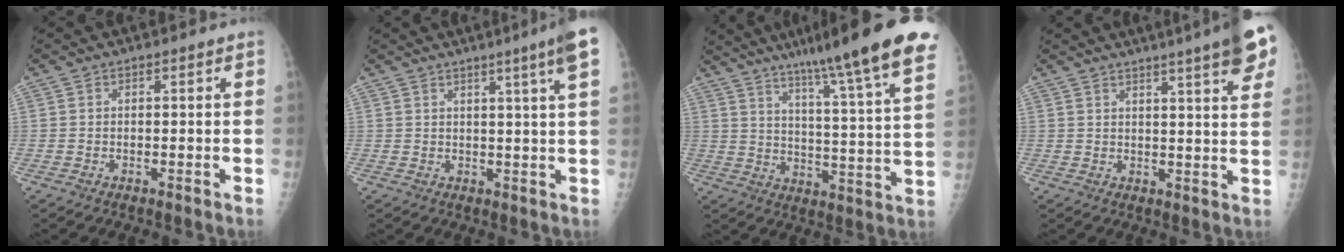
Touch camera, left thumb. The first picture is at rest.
{"total": 6.7, "force": [3.6, -0.9, 5.6], "torque": [-0.077, -0.014, 0.047]}
{"total": 23.5, "force": [16.5, 1.4, 16.6], "torque": [-0.235, -0.062, 0.234]}
{"total": 13.0, "force": [8.3, 1.6, 9.9], "torque": [-0.115, -0.024, 0.092]}